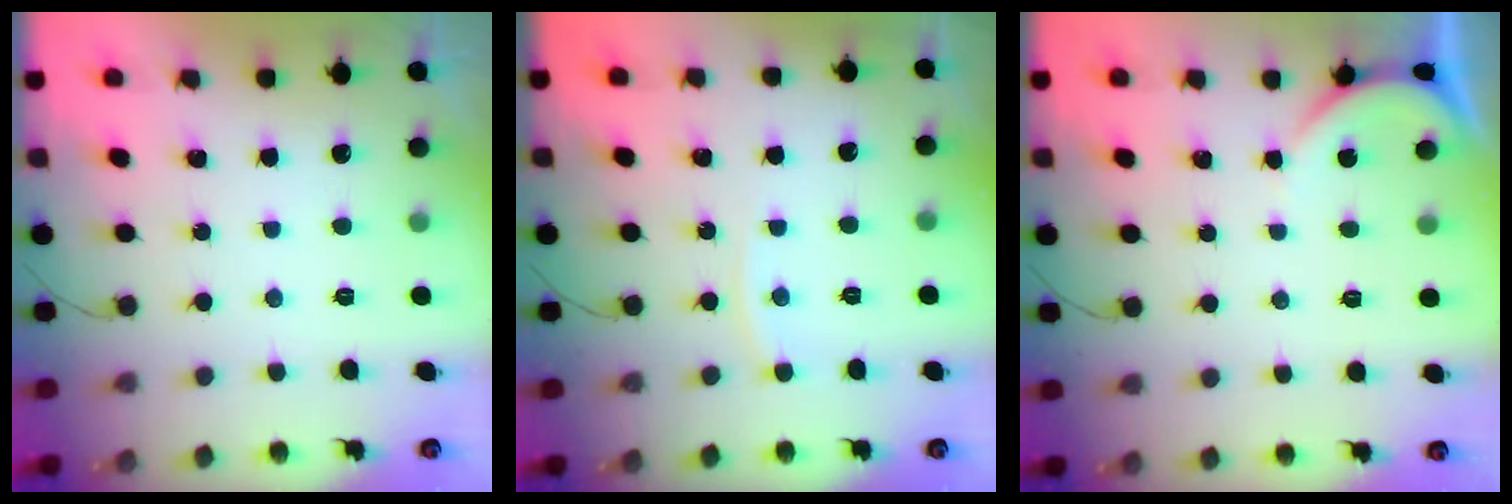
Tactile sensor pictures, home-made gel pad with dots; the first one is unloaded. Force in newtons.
{"total": 3.3, "press": 3.3, "slide": 0.5}
{"total": 2.8, "press": 2.8, "slide": 0.5}